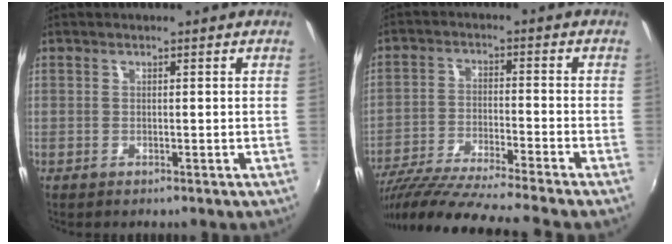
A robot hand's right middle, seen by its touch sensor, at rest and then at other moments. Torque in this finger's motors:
{"motor_torque": [0.98, -1.16, 0.33, 0.14]}